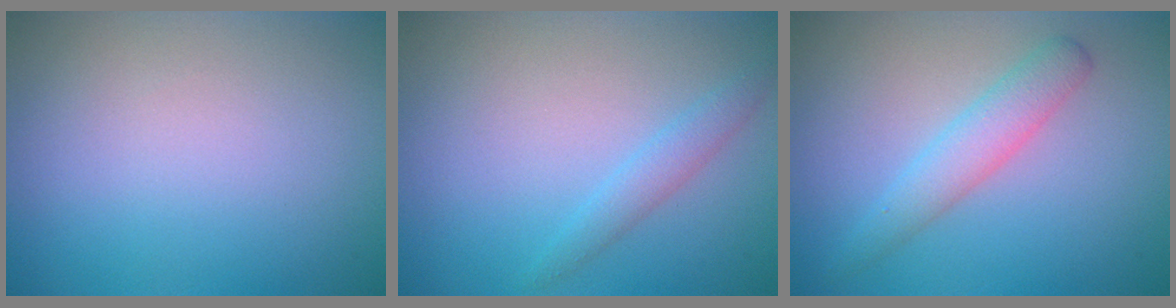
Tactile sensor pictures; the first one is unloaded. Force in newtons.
{"total": 1.6, "press": 1.6, "slide": 0.0}
{"total": 2.8, "press": 2.7, "slide": 0.1}